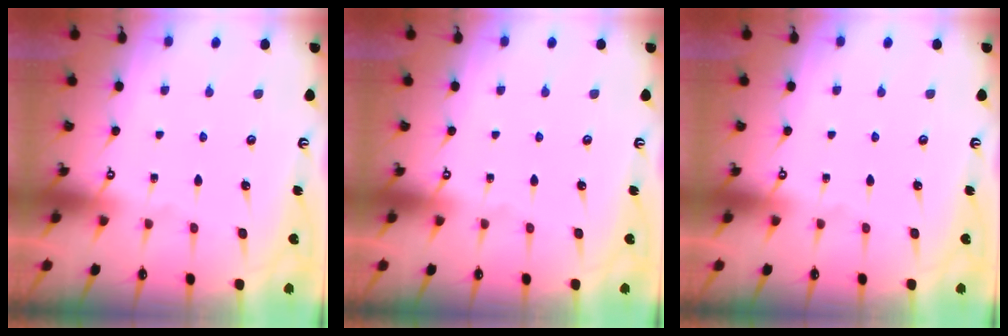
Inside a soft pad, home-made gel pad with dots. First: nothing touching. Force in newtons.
{"total": 0.0}
{"total": 0.0}